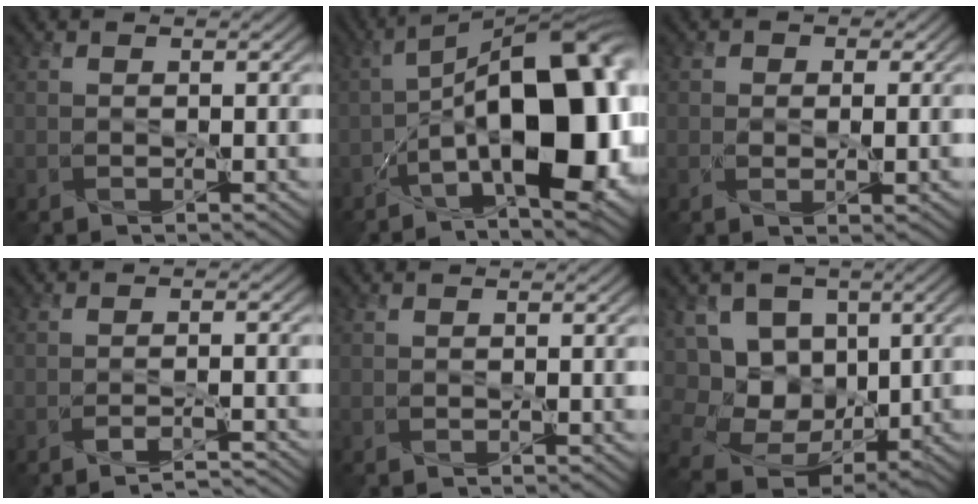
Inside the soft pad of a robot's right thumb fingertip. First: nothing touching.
{"total": 21.5, "force": [-4.8, 9.4, 18.8], "torque": [-0.253, 0.005, -0.087]}
{"total": 2.1, "force": [0.3, 1.7, 1.1], "torque": [-0.020, -0.002, 0.000]}
{"total": 2.8, "force": [-2.3, 0.4, 1.4], "torque": [-0.019, 0.001, -0.041]}
{"total": 0.0}
{"total": 11.4, "force": [0.1, 9.2, 6.8], "torque": [-0.153, -0.004, 0.004]}